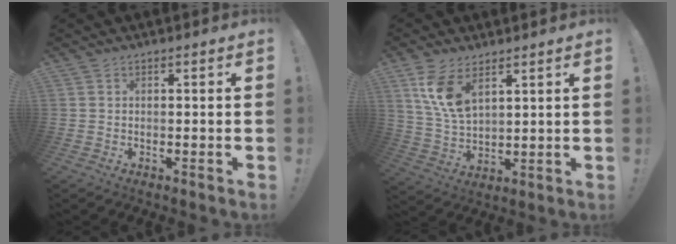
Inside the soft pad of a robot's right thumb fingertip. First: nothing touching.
{"total": 10.4, "force": [5.8, 5.2, 6.9], "torque": [-0.142, -0.016, 0.112]}